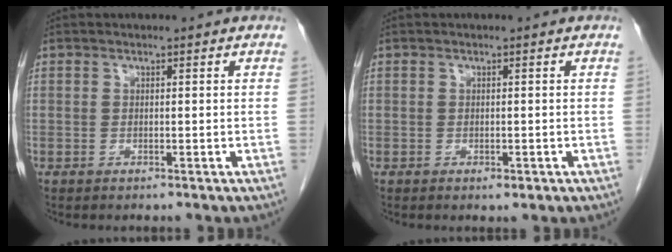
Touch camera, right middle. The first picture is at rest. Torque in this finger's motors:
{"motor_torque": [0.42, -0.23, 0.06, 0.02]}